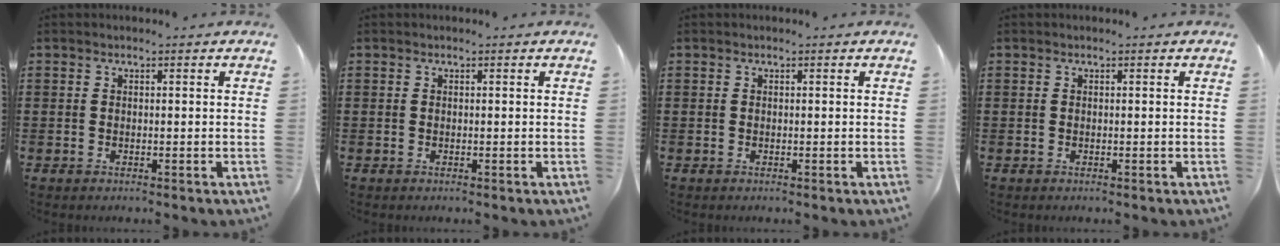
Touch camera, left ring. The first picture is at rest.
{"total": 0.0}
{"total": 0.0}
{"total": 0.0}